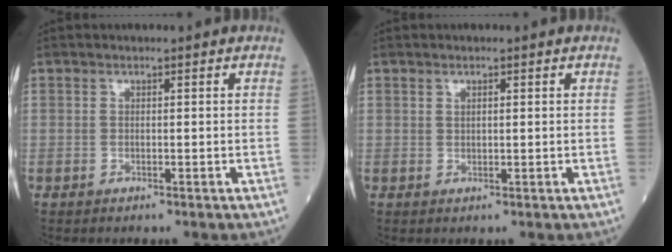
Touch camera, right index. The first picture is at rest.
{"total": 0.8, "force": [0.5, 0.3, 0.6], "torque": [-0.010, 0.000, 0.008]}